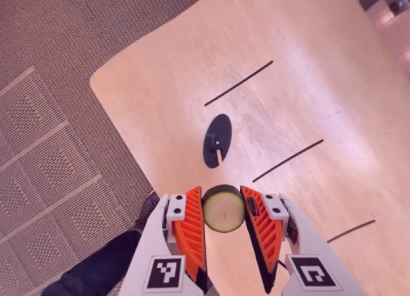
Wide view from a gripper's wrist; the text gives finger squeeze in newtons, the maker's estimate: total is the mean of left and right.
{"total": 8.8, "left": 8.7, "right": 8.9}